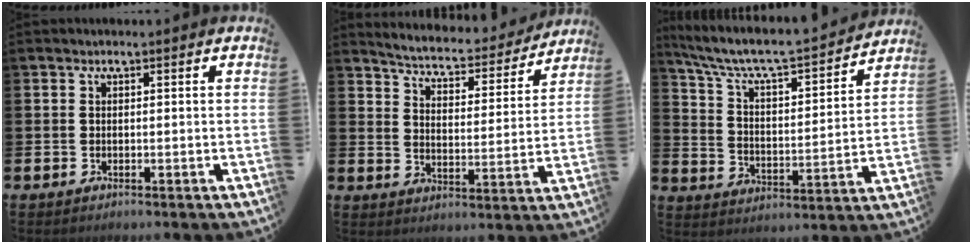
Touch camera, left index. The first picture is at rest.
{"total": 4.9, "force": [4.7, 0.8, 0.9], "torque": [-0.046, -0.041, 0.076]}
{"total": 7.6, "force": [6.9, 1.3, 2.9], "torque": [-0.088, -0.054, 0.112]}